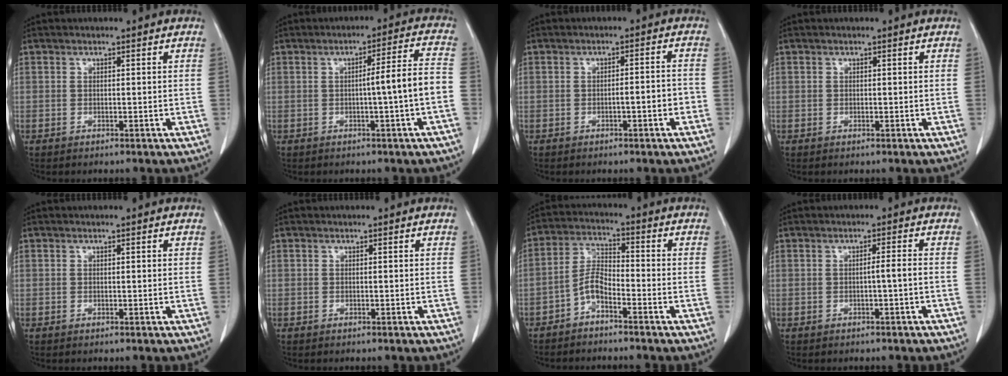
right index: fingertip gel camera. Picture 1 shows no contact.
{"total": 6.5, "force": [-1.4, -0.7, 6.3], "torque": [-0.089, 0.015, -0.019]}
{"total": 3.2, "force": [-1.2, 0.4, 3.0], "torque": [-0.041, 0.008, -0.017]}
{"total": 0.0}
{"total": 0.0}
{"total": 0.0}
{"total": 4.5, "force": [-3.0, 1.5, 3.1], "torque": [-0.067, 0.012, -0.062]}
{"total": 2.0, "force": [-0.7, -0.5, 1.8], "torque": [-0.026, 0.001, -0.012]}